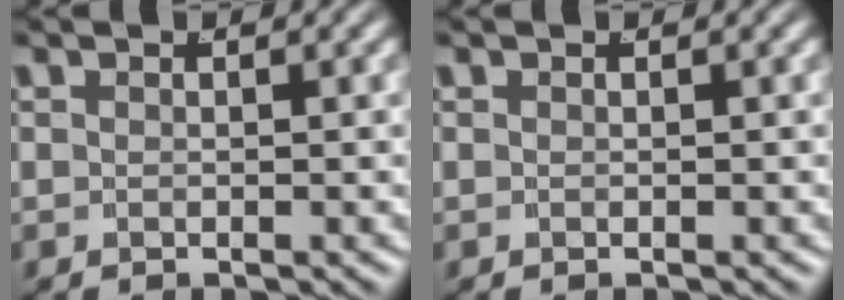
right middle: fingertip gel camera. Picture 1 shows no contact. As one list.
[{"total": 0.0}]